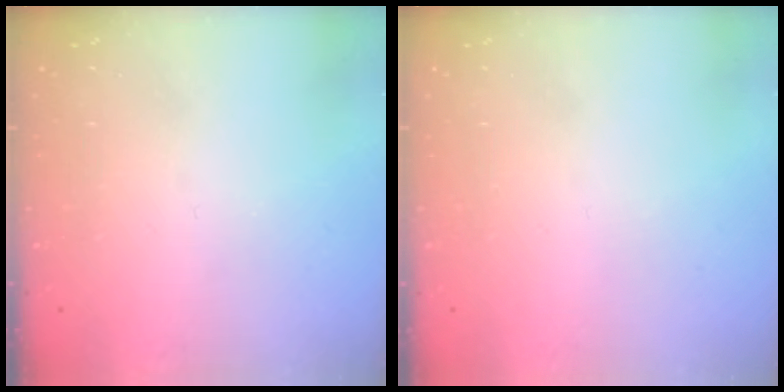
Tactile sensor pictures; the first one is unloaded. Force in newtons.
{"total": 1.5, "press": 1.5, "slide": 0.1}